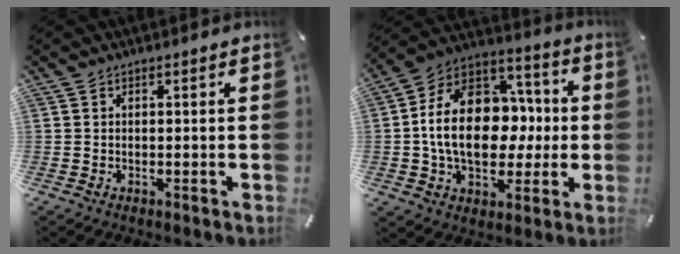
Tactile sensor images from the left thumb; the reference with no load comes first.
{"total": 19.7, "force": [-1.1, 14.5, 13.2], "torque": [-0.246, 0.007, -0.018]}